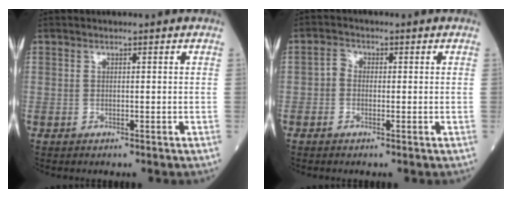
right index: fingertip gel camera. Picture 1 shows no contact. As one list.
[{"total": 1.7, "force": [-0.3, 1.4, 0.9], "torque": [-0.013, 0.004, -0.011]}]